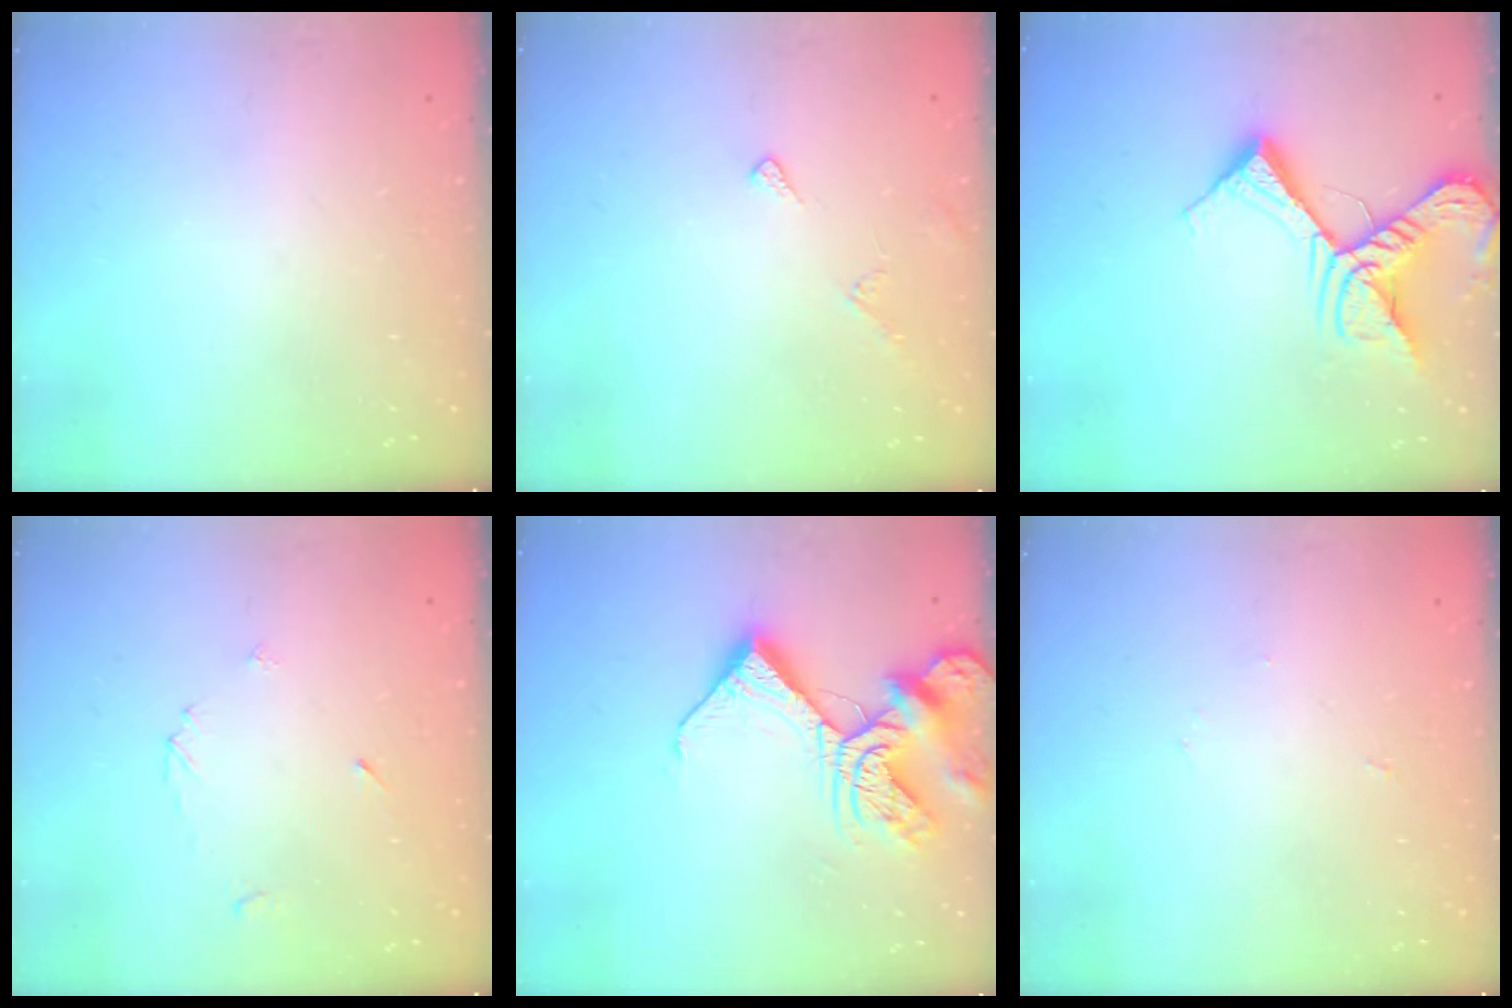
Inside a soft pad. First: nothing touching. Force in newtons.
{"total": 4.6, "press": 4.6, "slide": 0.4}
{"total": 17.6, "press": 17.4, "slide": 2.2}
{"total": 3.4, "press": 3.4, "slide": 0.4}
{"total": 12.8, "press": 12.7, "slide": 1.4}
{"total": 2.4, "press": 2.4, "slide": 0.2}